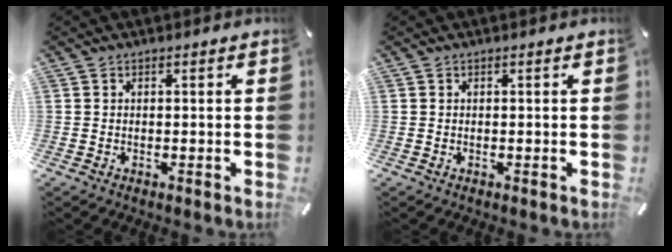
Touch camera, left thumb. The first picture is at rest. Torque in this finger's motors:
{"motor_torque": [0.00, 0.00, 0.00, 0.00, 0.00]}